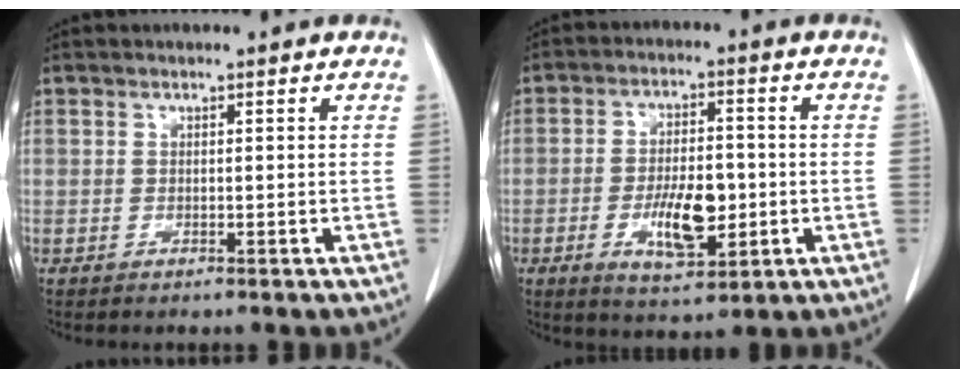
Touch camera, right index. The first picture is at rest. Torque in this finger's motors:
{"motor_torque": [0.50, -0.12, 0.18, 0.05]}